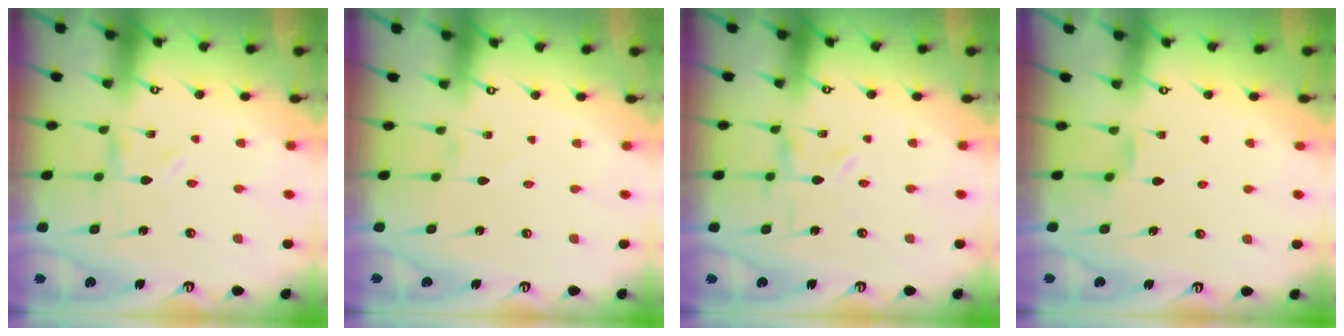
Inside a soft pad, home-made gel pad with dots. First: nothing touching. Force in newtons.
{"total": 1.5, "press": 1.5, "slide": 0.0}
{"total": 0.0}
{"total": 2.8, "press": 2.8, "slide": 0.4}